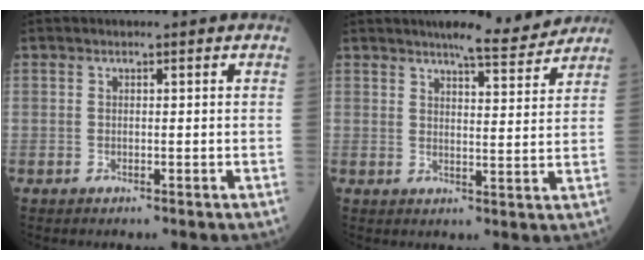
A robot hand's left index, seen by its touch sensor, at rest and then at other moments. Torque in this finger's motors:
{"motor_torque": [0.32, -0.33, 0.09, 0.05]}